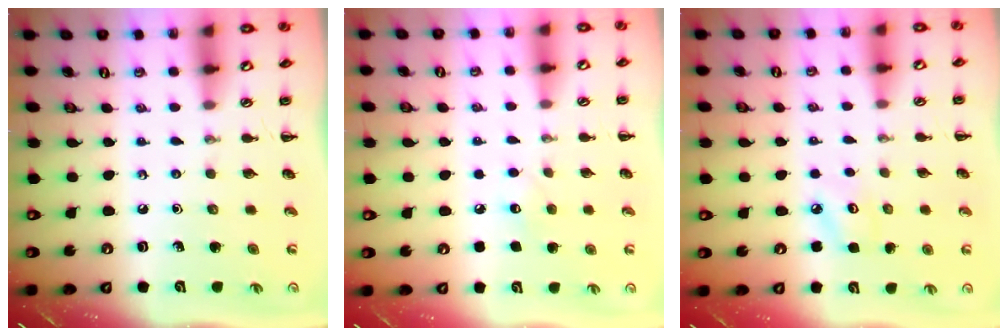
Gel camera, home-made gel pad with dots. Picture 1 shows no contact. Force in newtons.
{"total": 5.3, "press": 5.2, "slide": 0.9}
{"total": 4.1, "press": 3.9, "slide": 1.1}